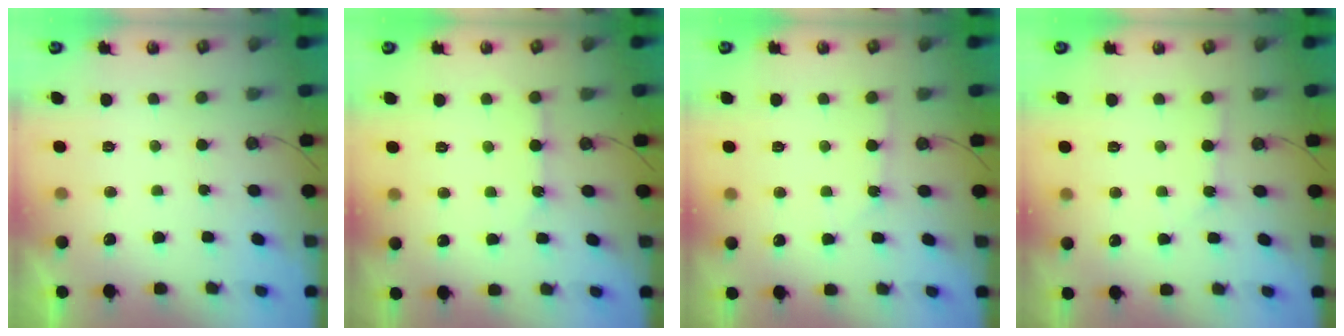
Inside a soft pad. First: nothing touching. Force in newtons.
{"total": 6.7, "press": 6.7, "slide": 0.6}
{"total": 6.2, "press": 6.2, "slide": 0.5}
{"total": 2.1, "press": 2.1, "slide": 0.2}